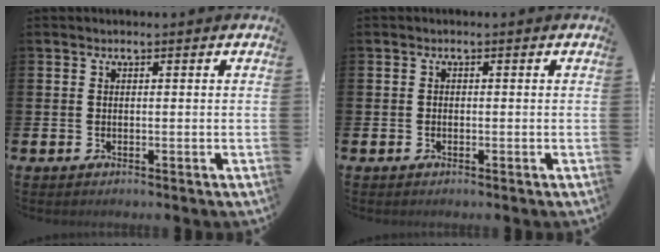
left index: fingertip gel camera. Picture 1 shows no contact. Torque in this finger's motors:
{"motor_torque": [0.02, 0.08, -0.07, 0.00]}